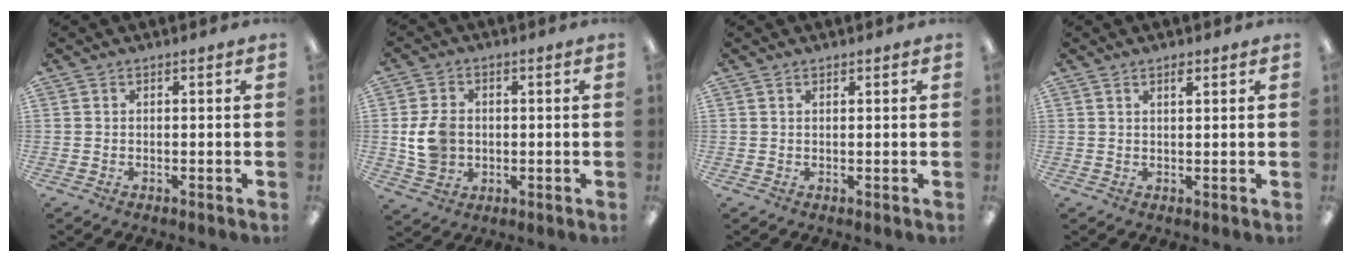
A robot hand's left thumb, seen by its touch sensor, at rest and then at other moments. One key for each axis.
{"total": 8.5, "fx": 0.0, "fy": 6.9, "fz": 5.0, "tx": -0.105, "ty": 0.007, "tz": 0.000}
{"total": 0.7, "fx": 0.6, "fy": 0.2, "fz": 0.3, "tx": -0.006, "ty": 0.000, "tz": 0.010}
{"total": 1.9, "fx": 1.4, "fy": 0.5, "fz": 1.2, "tx": -0.018, "ty": -0.003, "tz": 0.022}